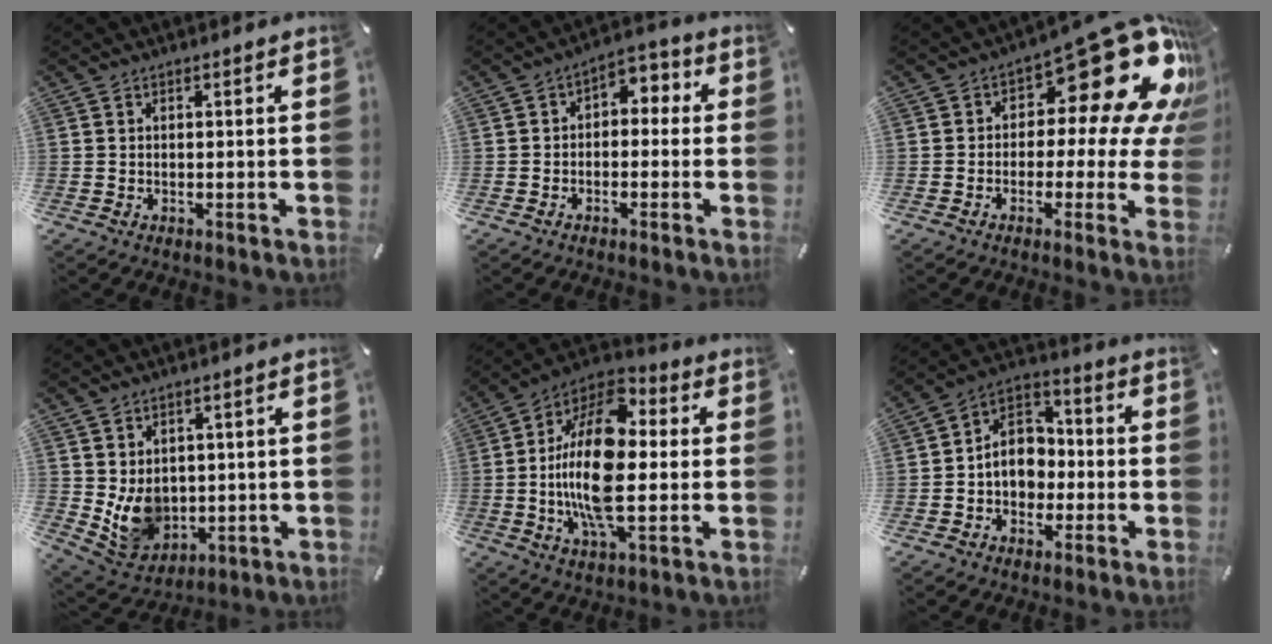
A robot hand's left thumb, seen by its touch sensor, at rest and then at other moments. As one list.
[{"total": 4.0, "force": [-1.5, 3.1, 2.1], "torque": [-0.030, 0.015, -0.033]}, {"total": 20.3, "force": [9.3, 9.5, 15.4], "torque": [-0.196, -0.067, 0.152]}, {"total": 9.4, "force": [1.3, 8.4, 3.9], "torque": [-0.093, -0.022, 0.031]}, {"total": 20.7, "force": [-0.5, 10.3, 18.0], "torque": [-0.362, -0.005, -0.011]}, {"total": 9.1, "force": [-1.5, 8.0, 4.0], "torque": [-0.084, 0.017, -0.028]}]